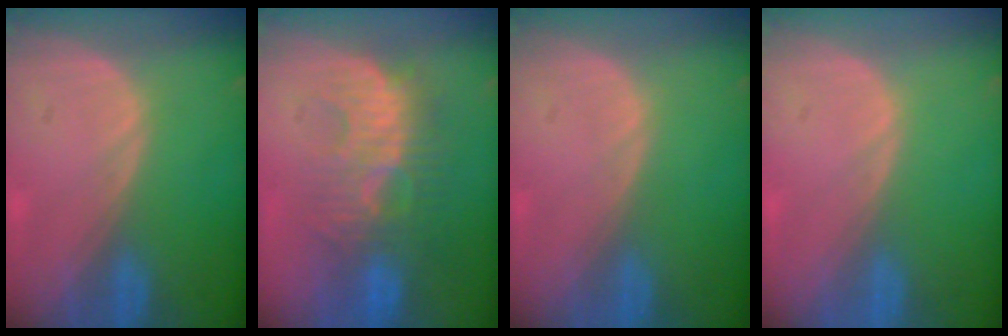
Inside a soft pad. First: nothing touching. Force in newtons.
{"total": 9.0, "press": 8.9, "slide": 1.7}
{"total": 0.0}
{"total": 0.0}